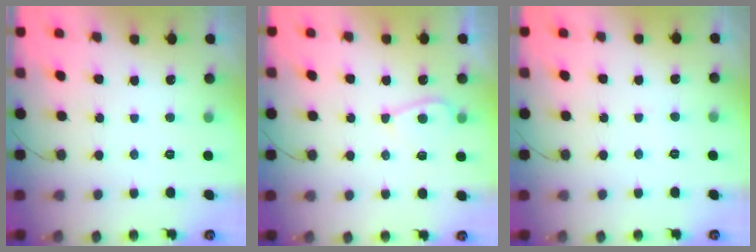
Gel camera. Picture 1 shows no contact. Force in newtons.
{"total": 4.3, "press": 4.2, "slide": 0.8}
{"total": 2.1, "press": 2.1, "slide": 0.2}